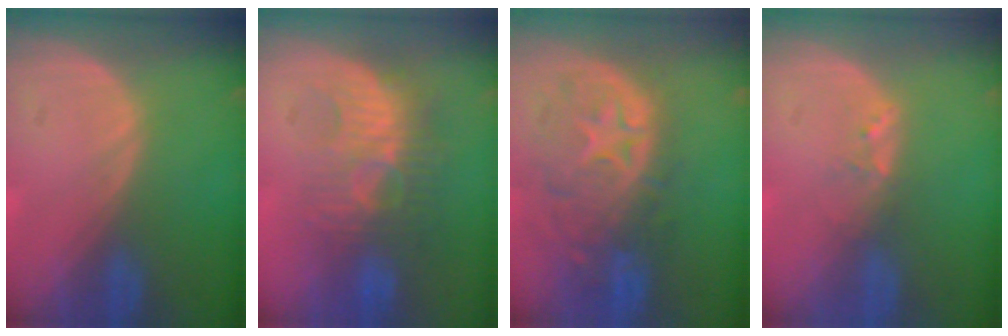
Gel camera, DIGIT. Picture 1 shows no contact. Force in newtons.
{"total": 9.0, "press": 8.6, "slide": 2.6}
{"total": 11.1, "press": 9.8, "slide": 5.4}
{"total": 1.6, "press": 1.5, "slide": 0.3}